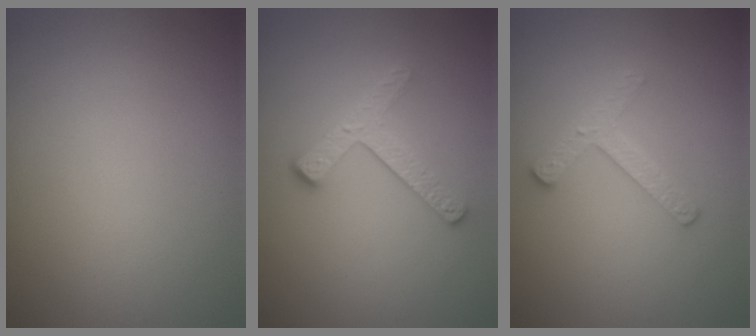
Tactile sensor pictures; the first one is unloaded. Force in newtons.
{"total": 2.9, "press": 2.3, "slide": 1.7}
{"total": 2.4, "press": 2.4, "slide": 0.4}